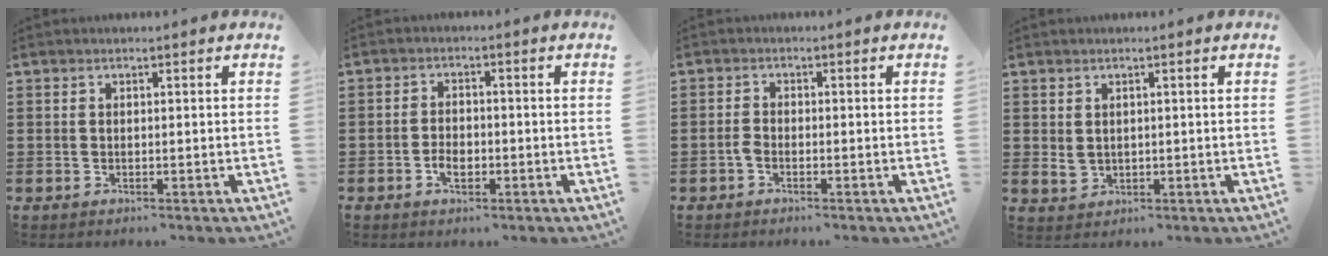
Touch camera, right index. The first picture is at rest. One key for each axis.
{"total": 2.6, "fx": -1.0, "fy": 1.6, "fz": 1.8, "tx": -0.035, "ty": 0.003, "tz": -0.019}
{"total": 1.3, "fx": -0.8, "fy": 0.6, "fz": 0.9, "tx": -0.025, "ty": -0.003, "tz": -0.017}
{"total": 1.9, "fx": 0.6, "fy": 1.4, "fz": 1.1, "tx": -0.023, "ty": 0.003, "tz": 0.013}